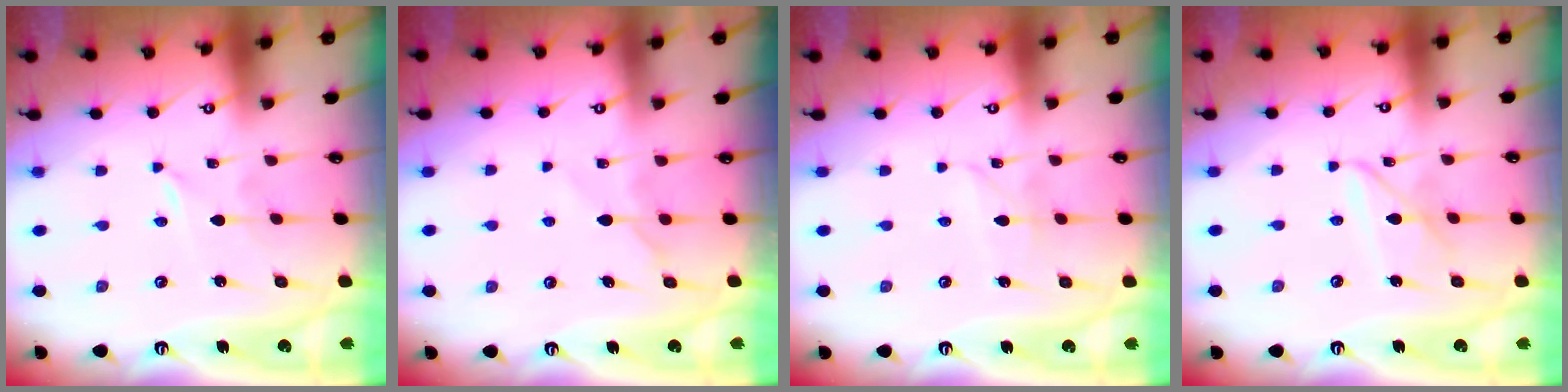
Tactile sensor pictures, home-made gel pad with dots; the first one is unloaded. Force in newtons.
{"total": 5.2, "press": 5.2, "slide": 0.6}
{"total": 2.6, "press": 2.5, "slide": 0.3}
{"total": 8.3, "press": 8.2, "slide": 0.5}